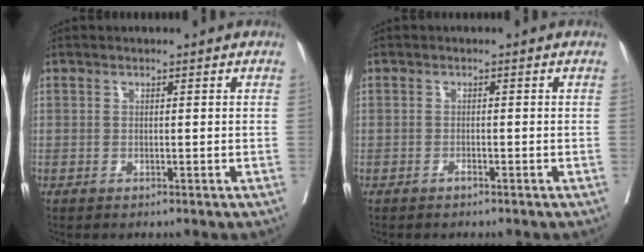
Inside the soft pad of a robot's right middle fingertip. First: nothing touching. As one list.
[{"total": 0.5, "force": [-0.5, 0.0, 0.2], "torque": [-0.011, -0.003, -0.008]}]